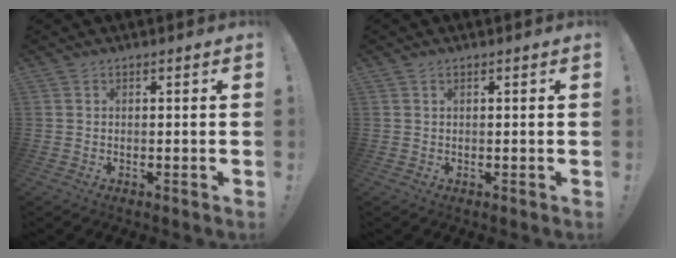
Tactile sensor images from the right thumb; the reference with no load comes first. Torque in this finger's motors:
{"motor_torque": [-0.18, -0.32, 0.21, 0.01, 0.00]}